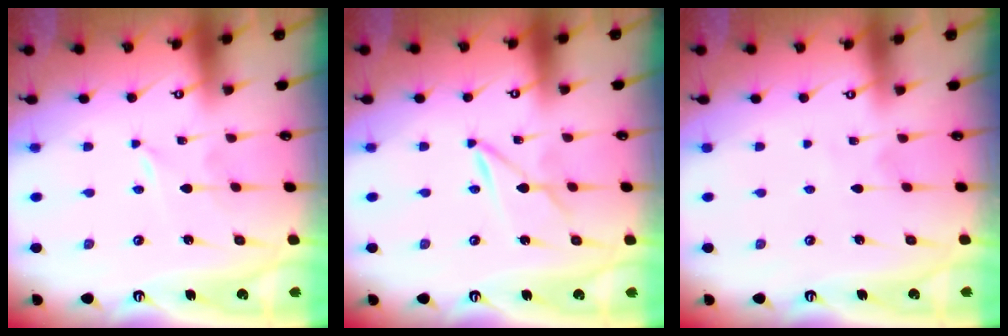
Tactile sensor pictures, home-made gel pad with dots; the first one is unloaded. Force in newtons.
{"total": 2.0, "press": 2.0, "slide": 0.1}
{"total": 2.2, "press": 2.2, "slide": 0.3}